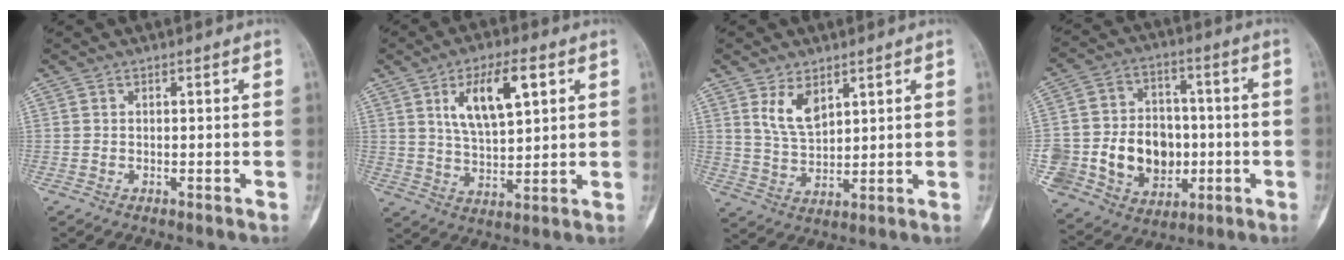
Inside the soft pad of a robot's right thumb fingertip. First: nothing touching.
{"total": 11.7, "force": [4.6, 4.8, 9.6], "torque": [-0.155, -0.013, 0.086]}
{"total": 6.5, "force": [3.5, 3.5, 4.3], "torque": [-0.069, -0.024, 0.077]}
{"total": 21.6, "force": [-3.4, 17.5, 12.2], "torque": [-0.206, 0.034, -0.034]}